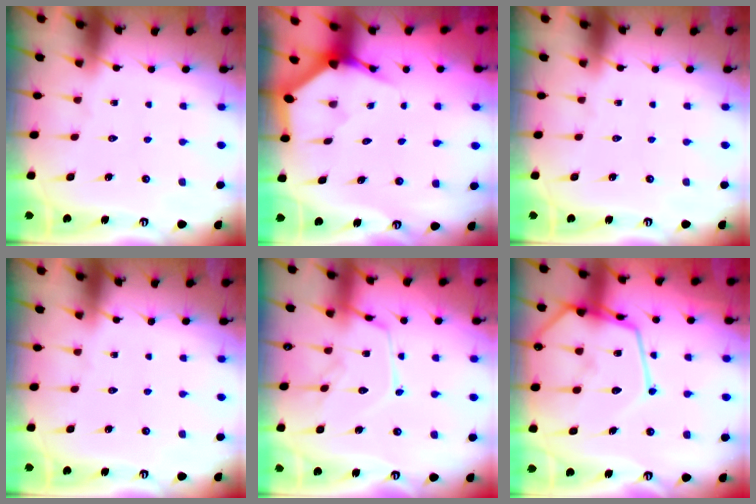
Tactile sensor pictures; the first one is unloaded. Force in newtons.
{"total": 3.4, "press": 3.4, "slide": 0.1}
{"total": 0.0}
{"total": 0.0}
{"total": 13.3, "press": 13.2, "slide": 0.9}
{"total": 20.0, "press": 19.9, "slide": 1.9}